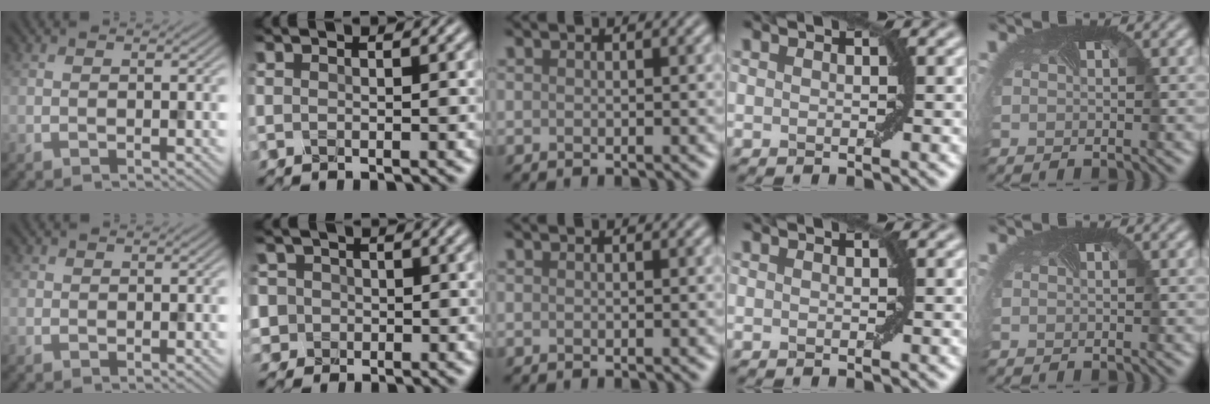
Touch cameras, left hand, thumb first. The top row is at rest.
{"thumb": {"total": 0.6, "force": [0.2, 0.6, 0.1], "torque": [0.003, -0.002, 0.003]}, "index": {"total": 5.3, "force": [0.1, 5.1, 1.4], "torque": [-0.033, 0.029, -0.023]}}